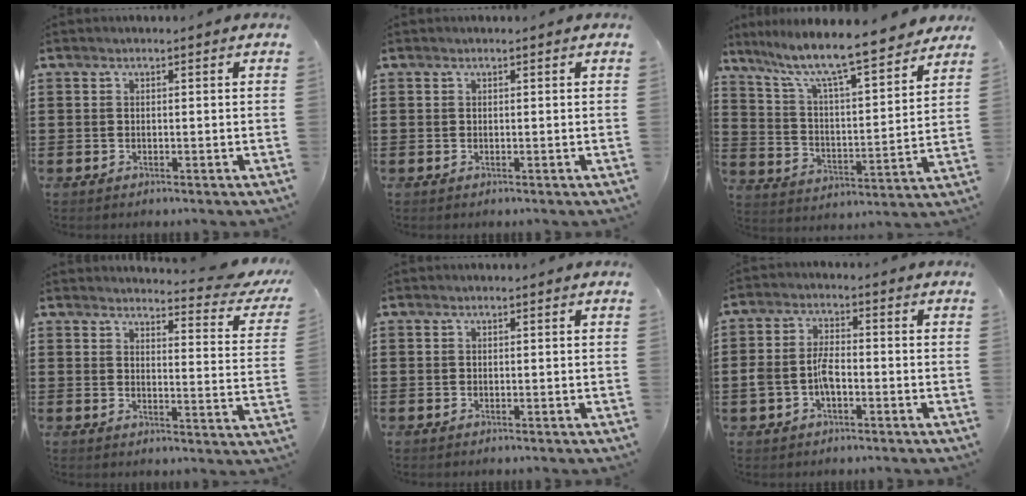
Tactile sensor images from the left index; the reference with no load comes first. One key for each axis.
{"total": 0.0}
{"total": 8.8, "fx": 7.6, "fy": 0.4, "fz": 4.4, "tx": -0.117, "ty": -0.055, "tz": 0.125}
{"total": 4.0, "fx": 3.7, "fy": 0.2, "fz": 1.6, "tx": -0.032, "ty": -0.027, "tz": 0.058}
{"total": 0.0}
{"total": 5.0, "fx": -1.4, "fy": 2.7, "fz": 3.9, "tx": -0.097, "ty": 0.000, "tz": -0.032}